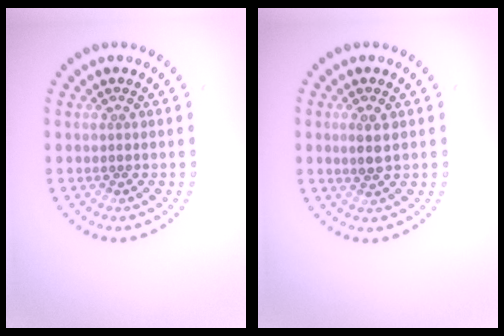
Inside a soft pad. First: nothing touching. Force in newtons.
{"total": 1.9, "press": 1.8, "slide": 0.6}